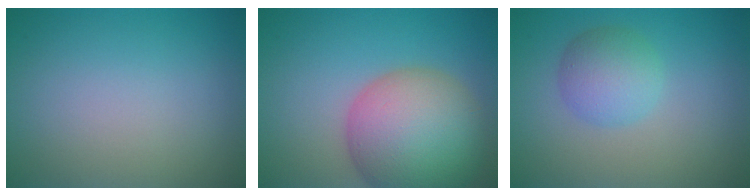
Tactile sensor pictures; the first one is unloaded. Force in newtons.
{"total": 11.4, "press": 11.3, "slide": 0.5}
{"total": 3.5, "press": 3.5, "slide": 0.1}